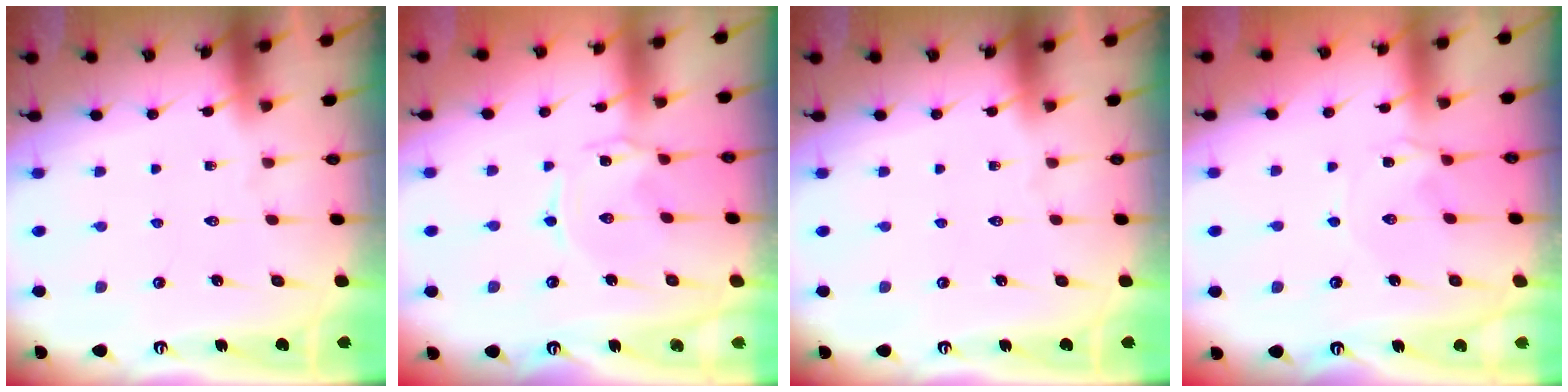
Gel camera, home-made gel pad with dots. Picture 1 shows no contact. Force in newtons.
{"total": 1.1, "press": 1.1, "slide": 0.2}
{"total": 0.0}
{"total": 1.9, "press": 1.8, "slide": 0.4}